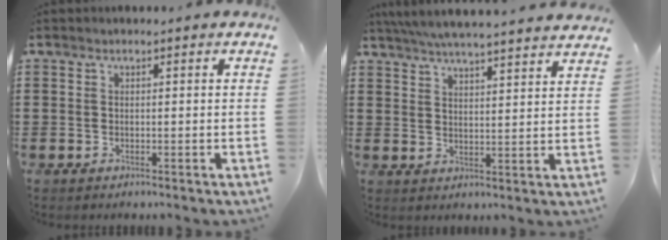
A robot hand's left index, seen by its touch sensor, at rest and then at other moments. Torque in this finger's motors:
{"motor_torque": [2.14, 0.00, 0.32, 0.10]}